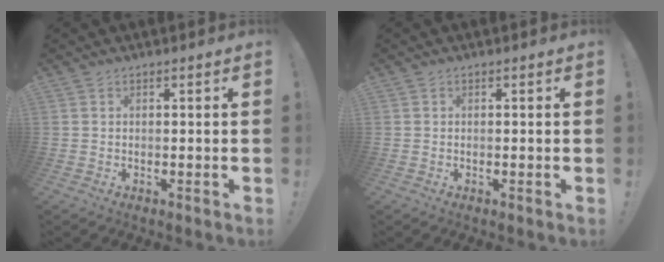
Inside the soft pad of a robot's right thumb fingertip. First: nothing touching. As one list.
[{"total": 0.0}]